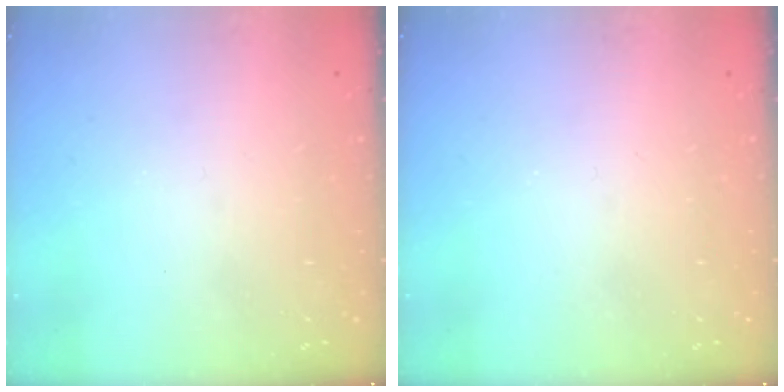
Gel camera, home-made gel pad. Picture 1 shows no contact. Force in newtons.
{"total": 2.2, "press": 2.1, "slide": 0.4}